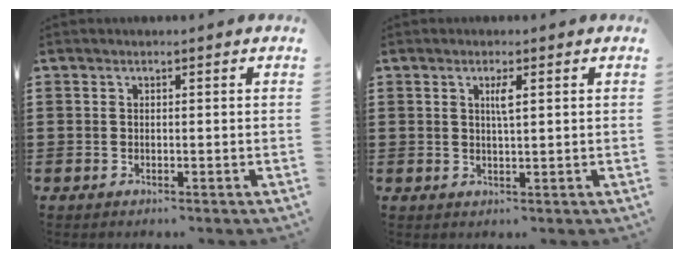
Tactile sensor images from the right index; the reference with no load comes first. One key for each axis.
{"total": 2.0, "fx": 0.6, "fy": 0.2, "fz": 1.9, "tx": -0.038, "ty": 0.003, "tz": 0.008}